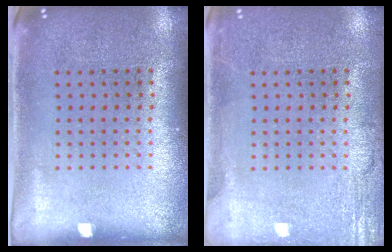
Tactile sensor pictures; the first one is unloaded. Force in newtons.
{"total": 2.6, "press": 2.6, "slide": 0.3}